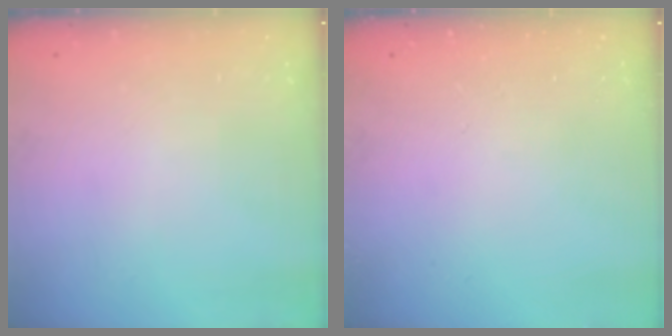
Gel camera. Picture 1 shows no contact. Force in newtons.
{"total": 0.0}